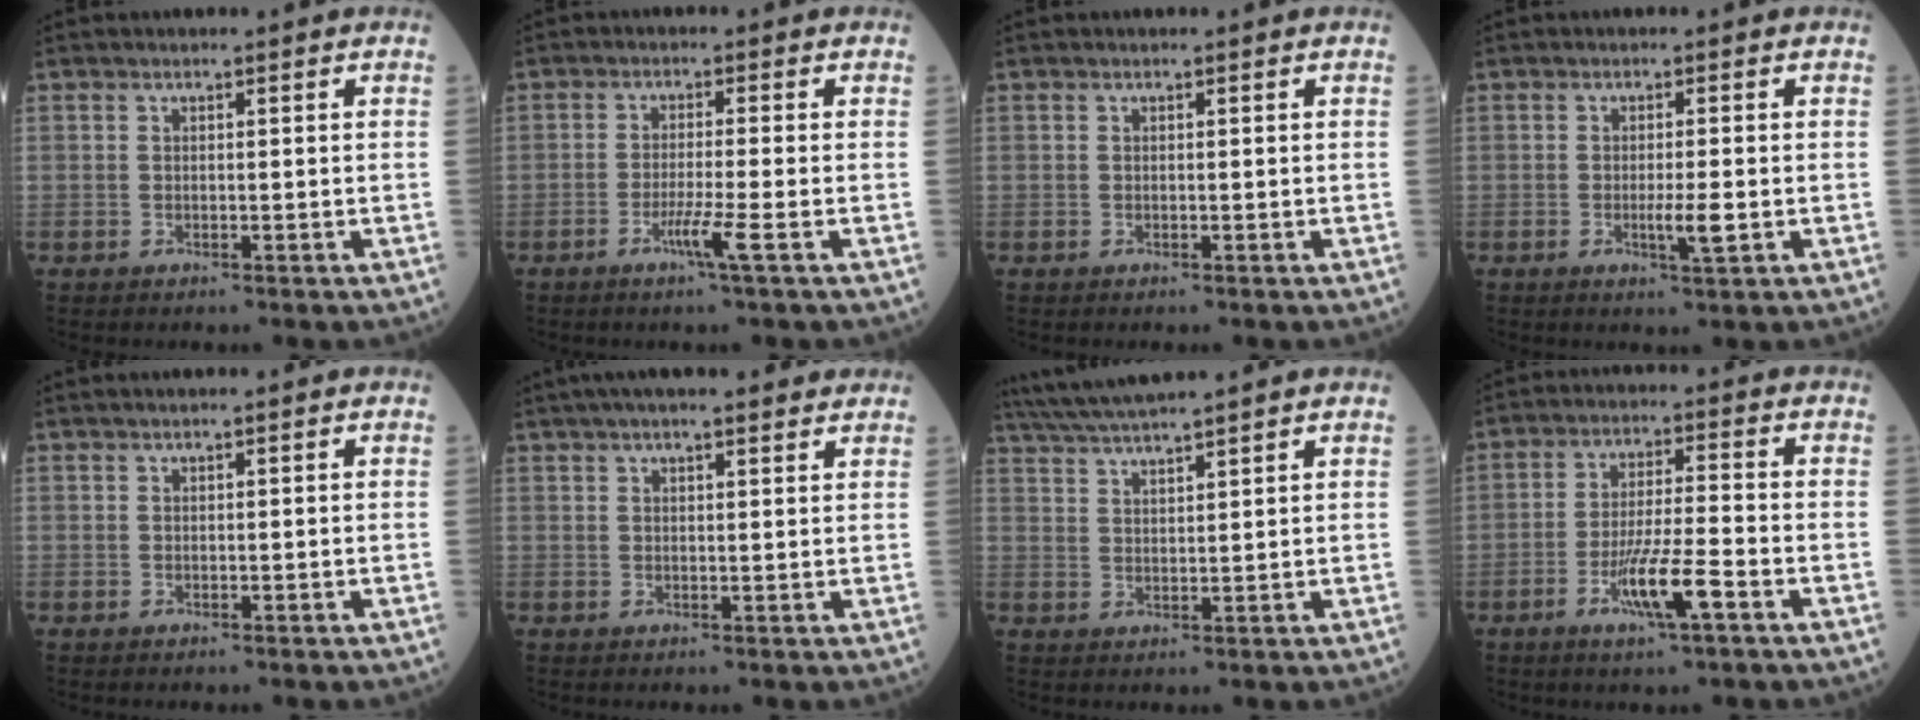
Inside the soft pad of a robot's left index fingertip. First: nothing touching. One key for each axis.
{"total": 3.8, "fx": -1.9, "fy": -0.8, "fz": 3.2, "tx": -0.064, "ty": -0.009, "tz": -0.039}
{"total": 0.0}
{"total": 3.0, "fx": -0.8, "fy": 0.1, "fz": 2.9, "tx": -0.054, "ty": -0.006, "tz": -0.011}
{"total": 1.2, "fx": 1.0, "fy": 0.0, "fz": 0.6, "tx": -0.010, "ty": 0.017, "tz": 0.020}
{"total": 11.8, "fx": 9.8, "fy": 2.0, "fz": 6.3, "tx": -0.095, "ty": 0.038, "tz": 0.132}
{"total": 8.4, "fx": 7.4, "fy": -0.9, "fz": 3.9, "tx": -0.073, "ty": 0.031, "tz": 0.127}
{"total": 7.7, "fx": -3.6, "fy": 0.3, "fz": 6.8, "tx": -0.133, "ty": -0.009, "tz": -0.066}